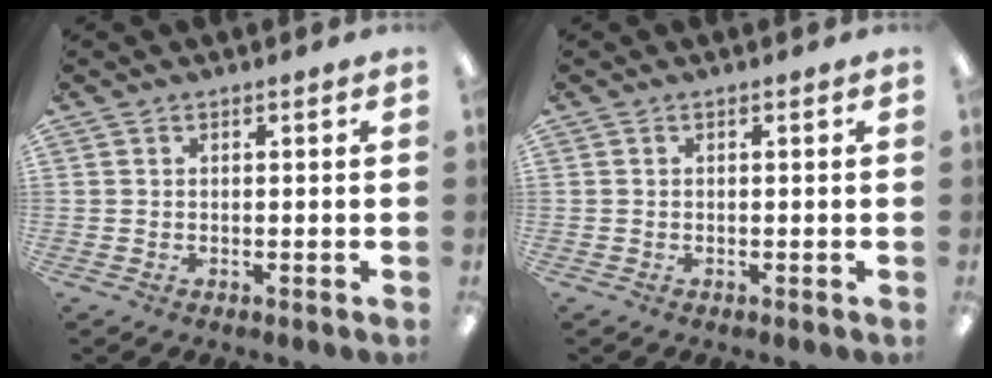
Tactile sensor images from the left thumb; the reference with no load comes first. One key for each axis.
{"total": 0.0}